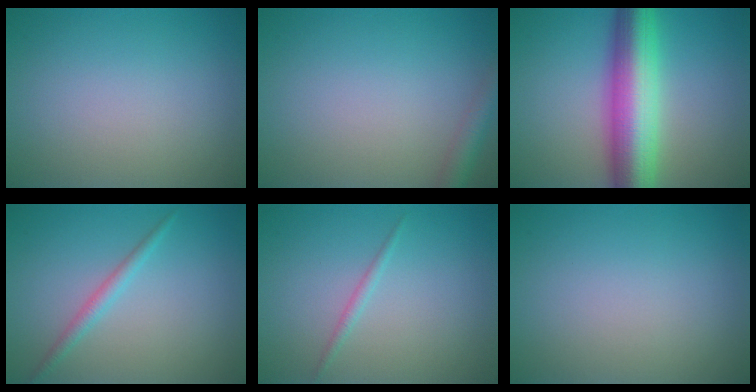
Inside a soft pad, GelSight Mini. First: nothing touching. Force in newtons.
{"total": 2.4, "press": 2.4, "slide": 0.1}
{"total": 9.9, "press": 9.9, "slide": 0.2}
{"total": 1.6, "press": 1.6, "slide": 0.1}
{"total": 0.9, "press": 0.9, "slide": 0.0}
{"total": 0.0}